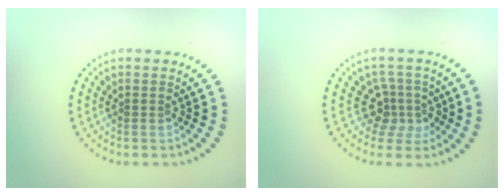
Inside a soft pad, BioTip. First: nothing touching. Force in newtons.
{"total": 3.0, "press": 2.1, "slide": 2.1}